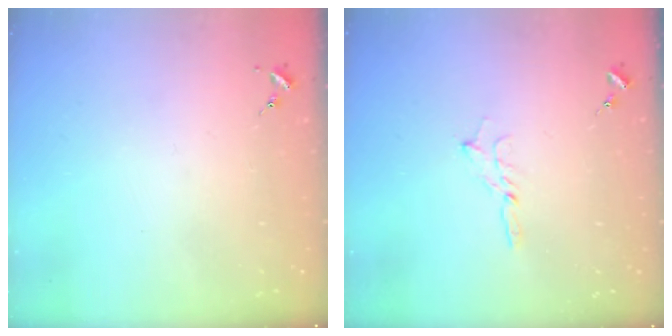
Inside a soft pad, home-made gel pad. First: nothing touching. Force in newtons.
{"total": 2.9, "press": 2.9, "slide": 0.3}